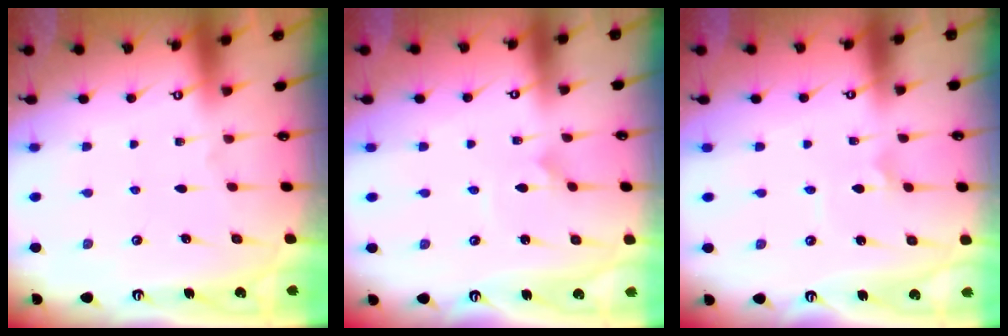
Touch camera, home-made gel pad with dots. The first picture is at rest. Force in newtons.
{"total": 1.6, "press": 1.6, "slide": 0.0}
{"total": 1.4, "press": 1.4, "slide": 0.1}